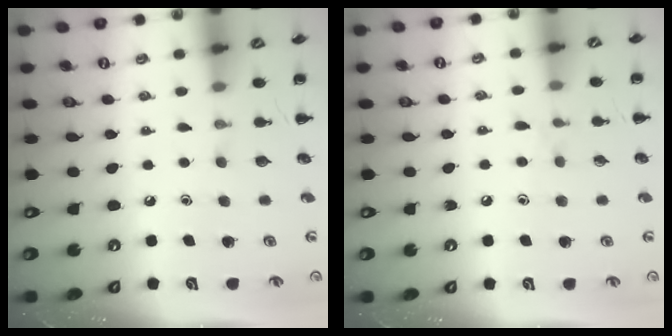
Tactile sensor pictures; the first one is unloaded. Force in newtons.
{"total": 5.2, "press": 4.8, "slide": 2.0}